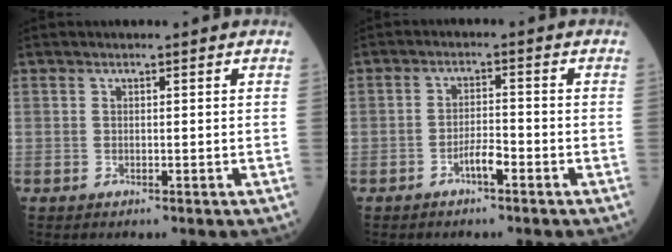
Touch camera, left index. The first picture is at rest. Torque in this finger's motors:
{"motor_torque": [0.60, 0.27, 0.04, 0.01]}